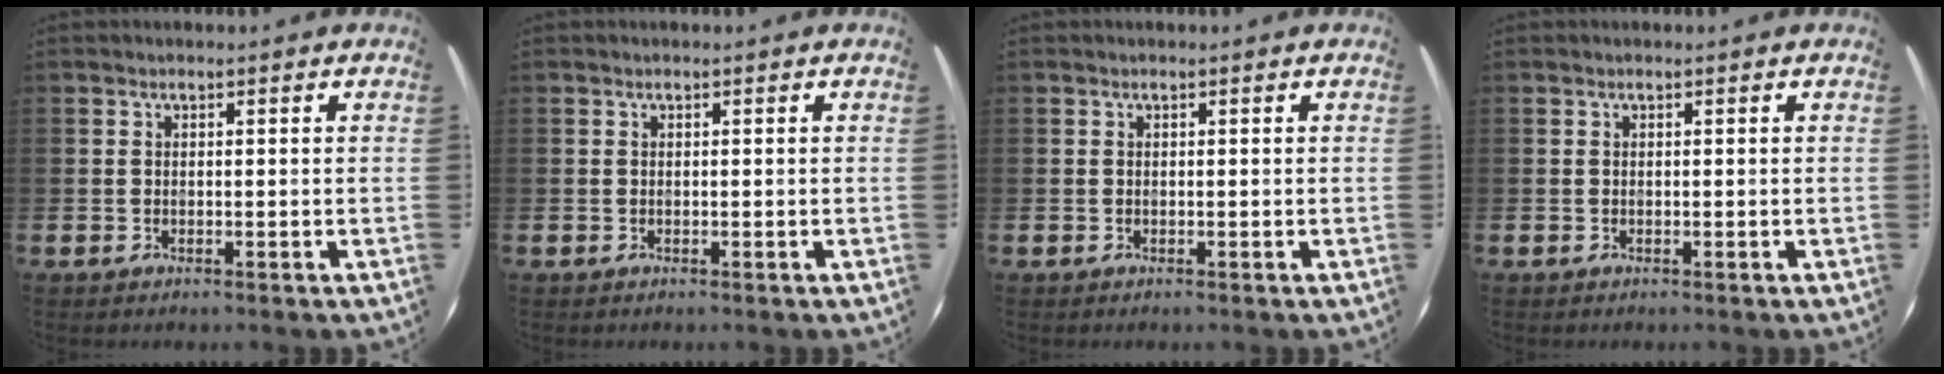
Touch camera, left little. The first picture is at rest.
{"total": 0.0}
{"total": 0.0}
{"total": 0.0}